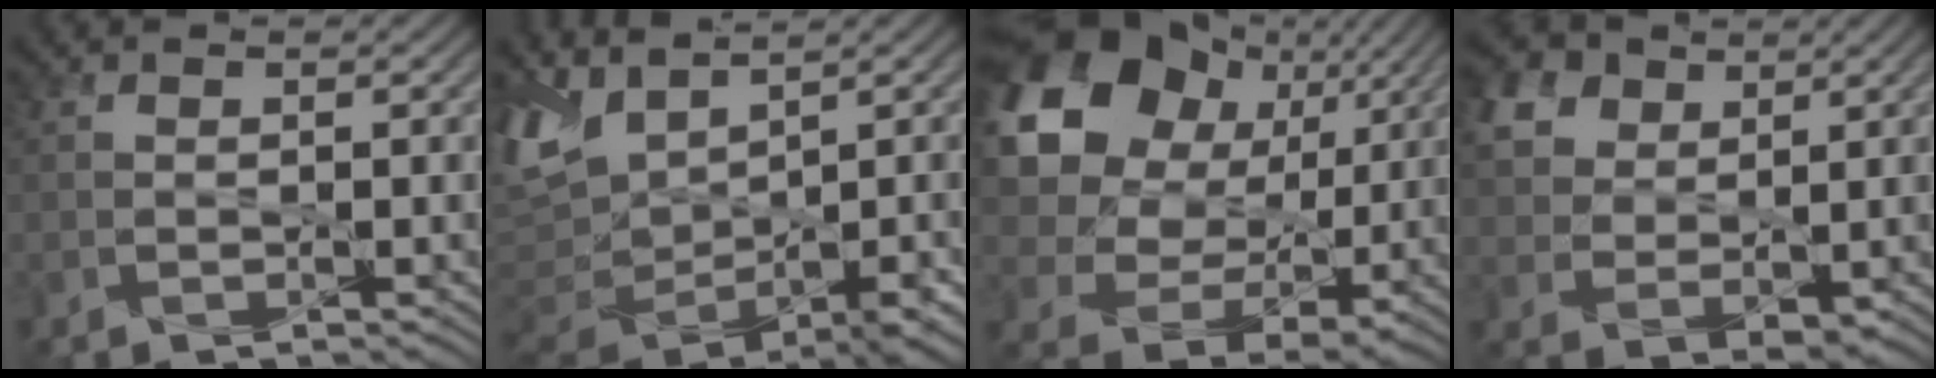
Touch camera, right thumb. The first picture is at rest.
{"total": 11.9, "force": [3.8, 6.8, 9.0], "torque": [-0.231, -0.003, 0.086]}
{"total": 17.7, "force": [6.6, 13.8, 8.9], "torque": [-0.230, 0.033, 0.138]}
{"total": 9.3, "force": [4.2, 6.8, 4.8], "torque": [-0.134, 0.016, 0.084]}